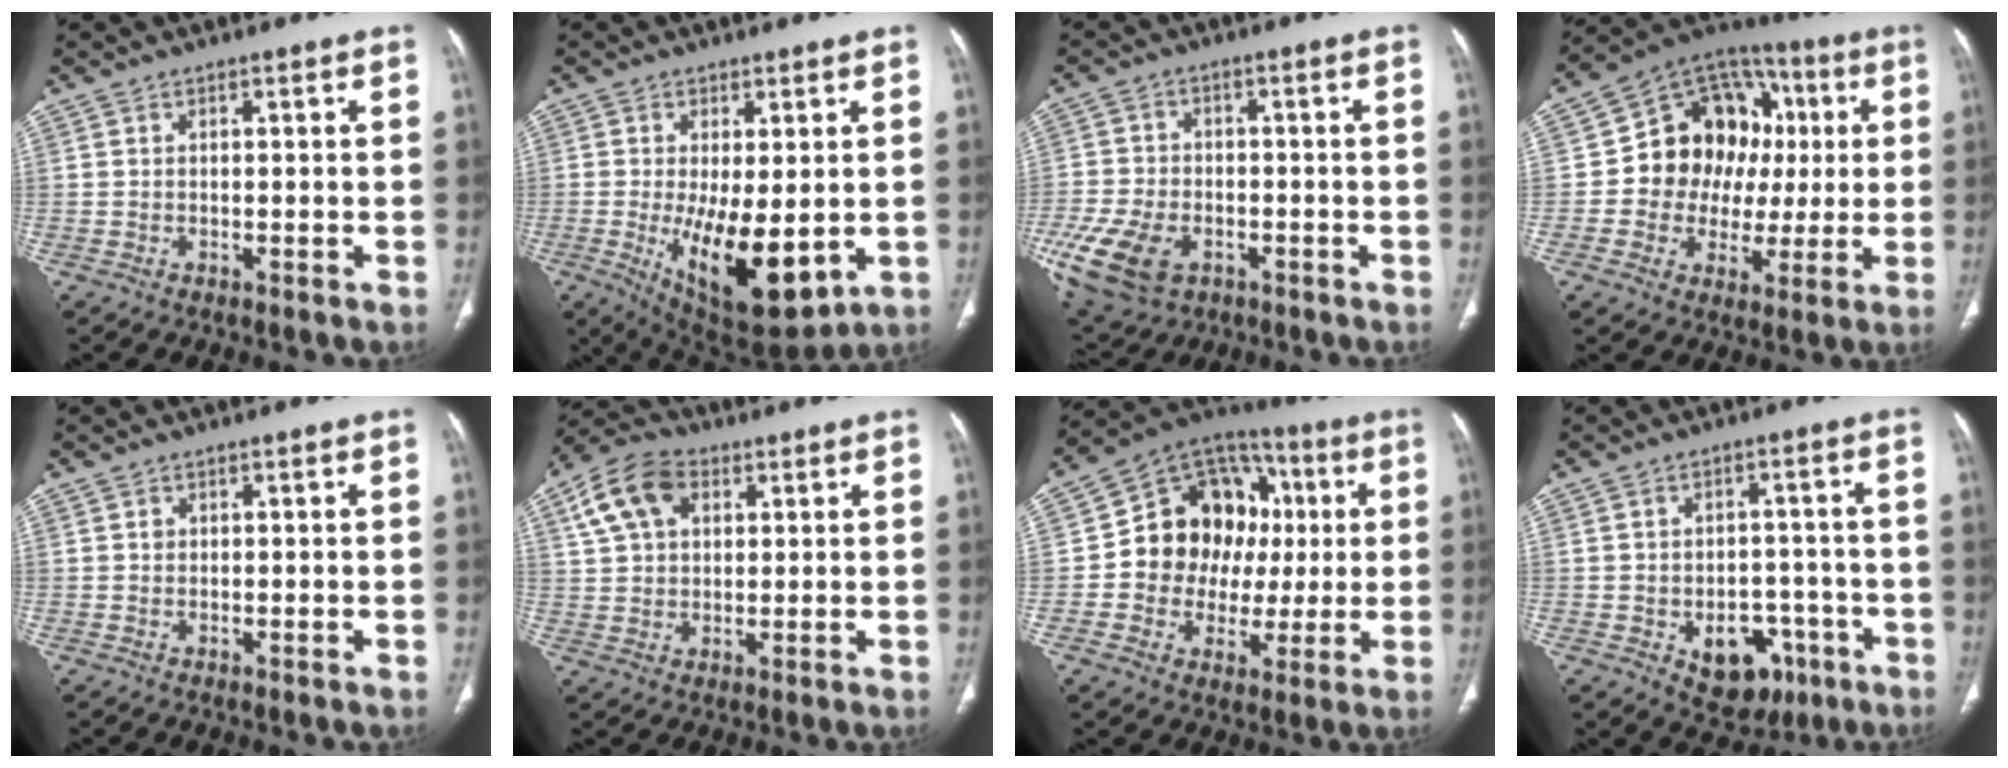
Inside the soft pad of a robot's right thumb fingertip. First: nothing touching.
{"total": 14.6, "force": [-2.4, 6.1, 13.1], "torque": [-0.206, -0.028, -0.016]}
{"total": 16.0, "force": [-6.6, 10.5, 10.0], "torque": [-0.232, -0.001, -0.110]}
{"total": 18.8, "force": [1.9, 15.2, 10.9], "torque": [-0.105, 0.036, 0.033]}
{"total": 0.6, "force": [0.1, 0.6, 0.2], "torque": [0.001, 0.002, 0.002]}
{"total": 11.0, "force": [4.2, 7.4, 7.0], "torque": [-0.121, 0.009, 0.071]}
{"total": 18.9, "force": [1.7, 15.3, 10.8], "torque": [-0.111, 0.033, 0.030]}
{"total": 10.5, "force": [-4.3, 7.4, 6.1], "torque": [-0.046, 0.031, -0.046]}